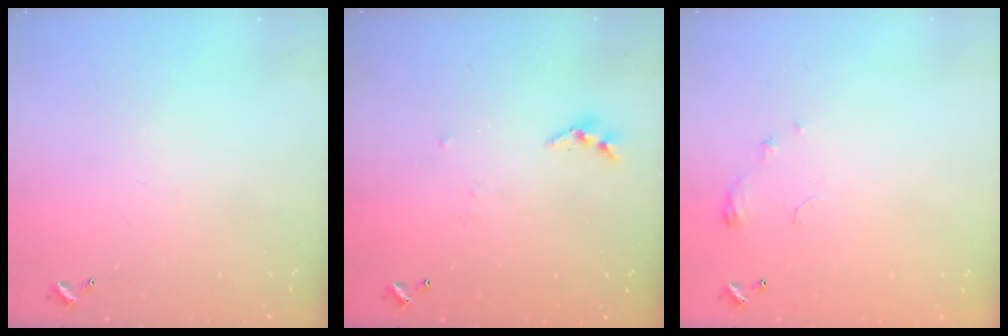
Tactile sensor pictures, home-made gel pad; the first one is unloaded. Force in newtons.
{"total": 3.4, "press": 3.4, "slide": 0.4}
{"total": 4.5, "press": 4.5, "slide": 0.6}